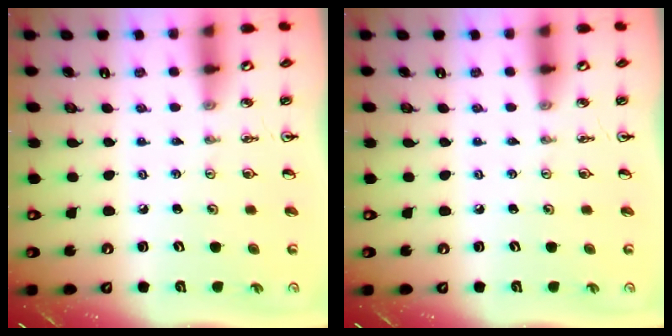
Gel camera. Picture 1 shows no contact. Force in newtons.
{"total": 0.0}